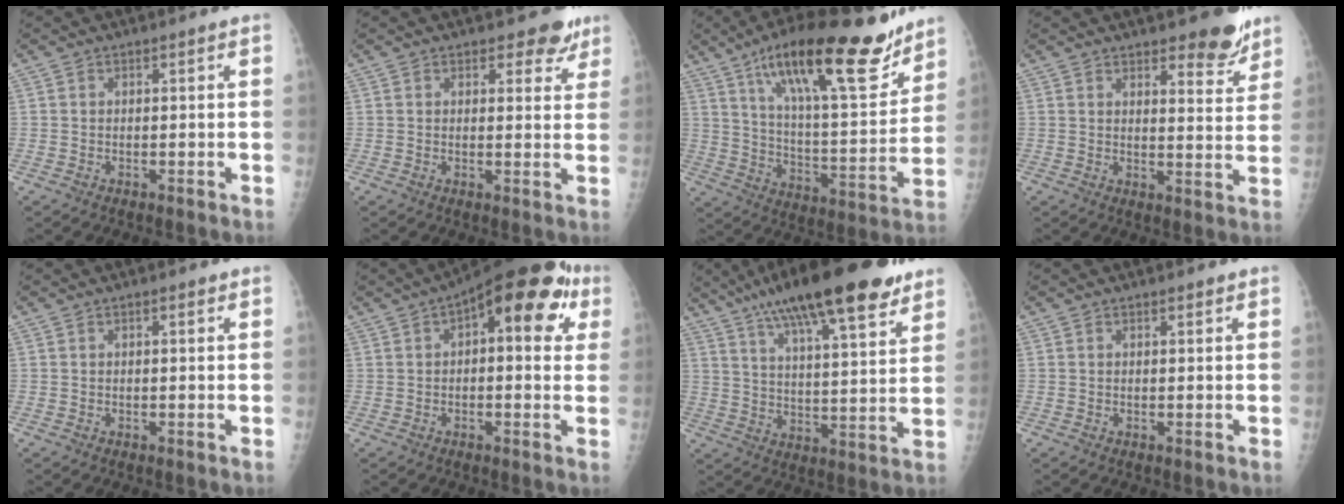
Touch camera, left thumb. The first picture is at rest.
{"total": 4.7, "force": [3.5, 2.6, 1.7], "torque": [0.012, -0.020, 0.038]}
{"total": 25.0, "force": [16.4, 7.2, 17.4], "torque": [-0.246, -0.064, 0.268]}
{"total": 7.4, "force": [5.5, 2.6, 4.3], "torque": [-0.027, -0.036, 0.073]}
{"total": 0.8, "force": [0.4, 0.3, 0.6], "torque": [-0.011, 0.001, 0.004]}
{"total": 16.7, "force": [5.5, 7.4, 13.9], "torque": [-0.149, 0.025, 0.061]}
{"total": 23.6, "force": [15.5, 6.0, 16.7], "torque": [-0.254, -0.028, 0.244]}
{"total": 0.8, "force": [0.6, 0.3, 0.4], "torque": [-0.005, -0.003, 0.007]}